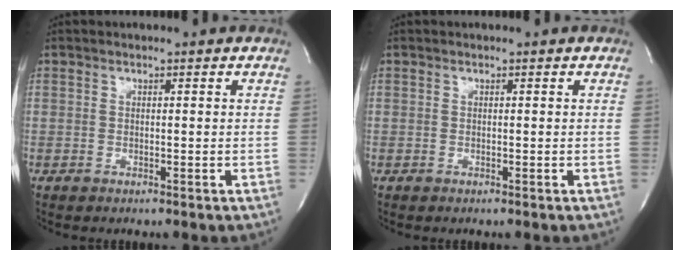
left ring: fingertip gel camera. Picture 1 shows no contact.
{"total": 0.0}